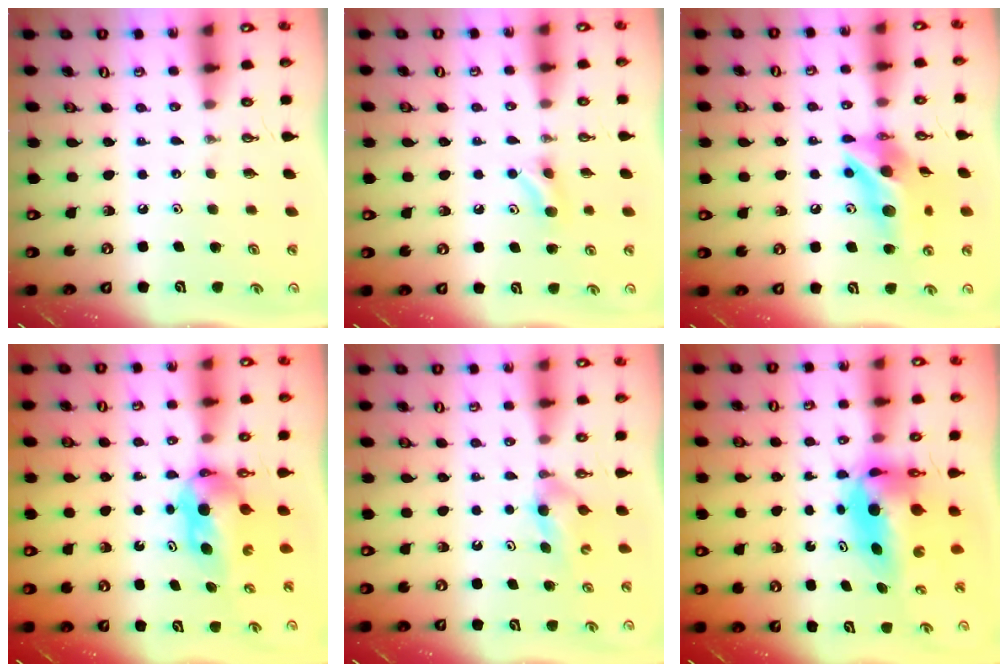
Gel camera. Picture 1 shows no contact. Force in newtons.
{"total": 4.0, "press": 3.8, "slide": 1.4}
{"total": 13.5, "press": 13.4, "slide": 1.3}
{"total": 5.6, "press": 5.4, "slide": 1.7}
{"total": 4.2, "press": 3.8, "slide": 1.8}
{"total": 8.4, "press": 7.8, "slide": 3.0}